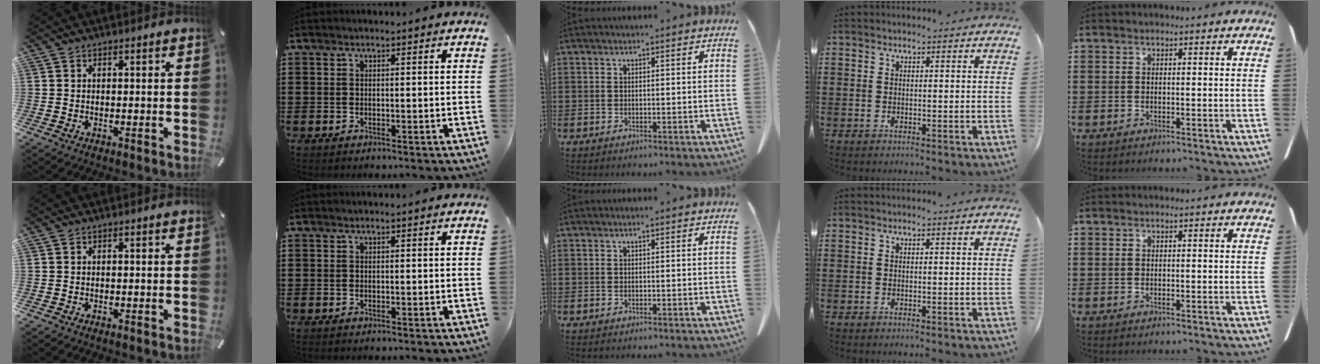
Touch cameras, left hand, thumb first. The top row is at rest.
{}